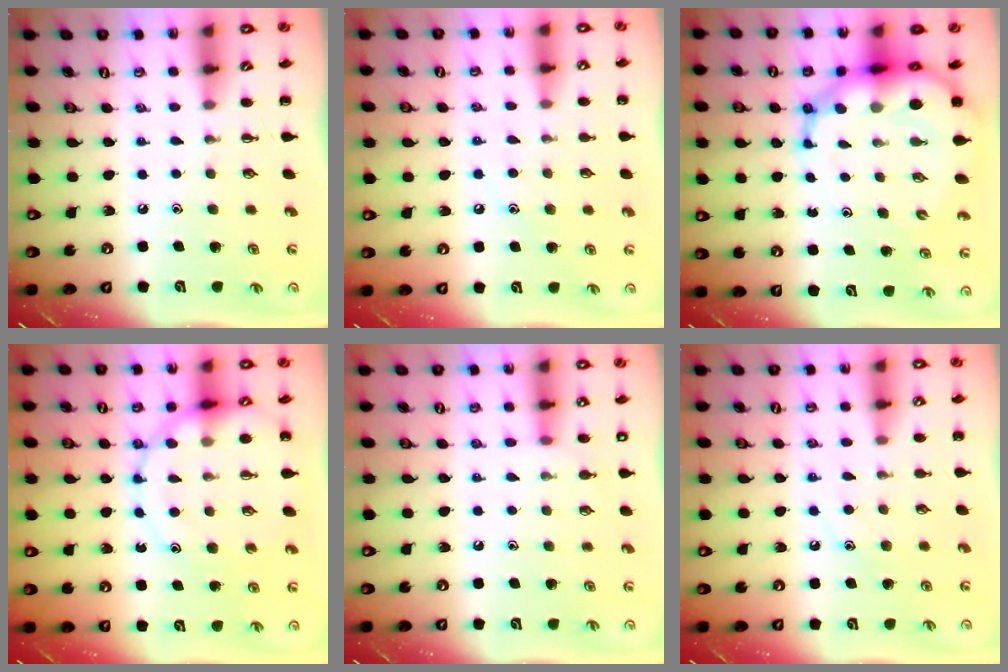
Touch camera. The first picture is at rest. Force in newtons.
{"total": 7.5, "press": 7.3, "slide": 1.8}
{"total": 14.5, "press": 13.9, "slide": 4.1}
{"total": 14.4, "press": 14.2, "slide": 2.3}
{"total": 5.7, "press": 5.5, "slide": 1.7}
{"total": 9.2, "press": 9.1, "slide": 1.2}